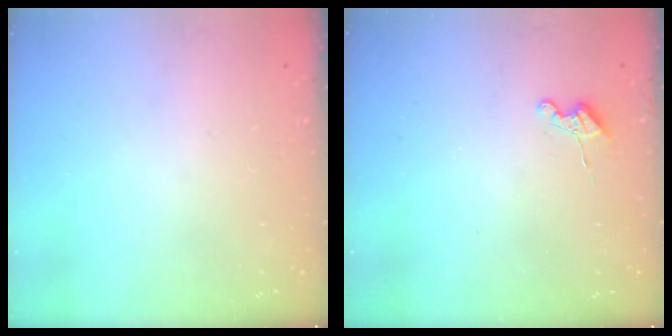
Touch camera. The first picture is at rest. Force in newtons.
{"total": 3.8, "press": 3.7, "slide": 0.5}